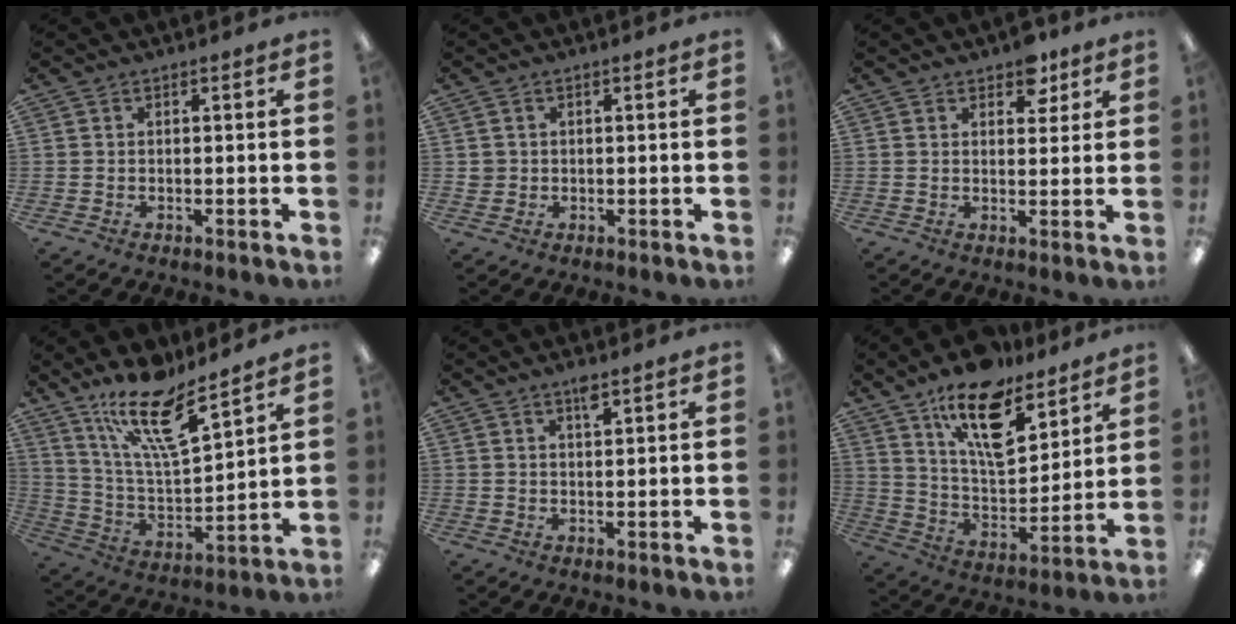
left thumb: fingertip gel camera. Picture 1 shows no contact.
{"total": 1.6, "force": [0.0, 1.6, -0.1], "torque": [0.001, 0.002, -0.003]}
{"total": 5.3, "force": [3.7, 3.0, 2.4], "torque": [-0.014, -0.012, 0.060]}
{"total": 17.6, "force": [12.7, 4.9, 11.2], "torque": [-0.204, -0.075, 0.217]}
{"total": 2.3, "force": [1.6, 0.4, 1.7], "torque": [-0.030, -0.002, 0.026]}
{"total": 17.3, "force": [11.5, 7.6, 10.4], "torque": [-0.175, -0.061, 0.200]}